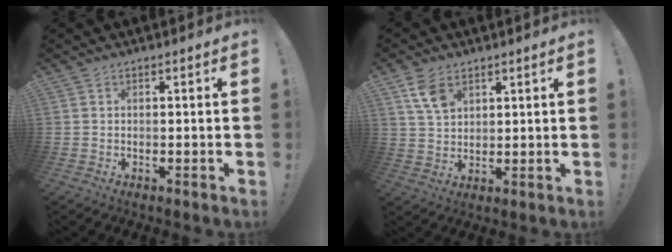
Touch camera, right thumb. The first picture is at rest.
{"total": 7.4, "force": [4.0, 4.6, 4.2], "torque": [-0.076, -0.011, 0.079]}